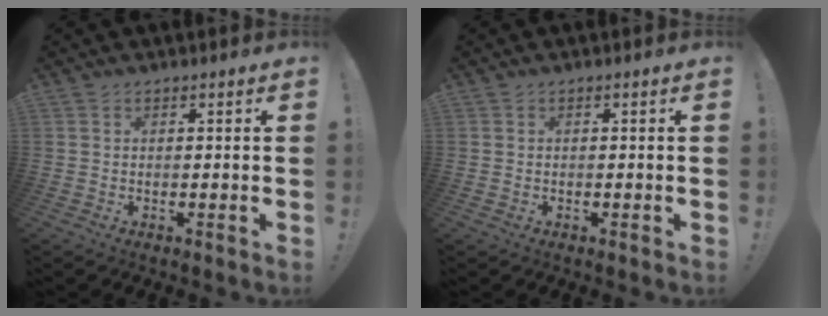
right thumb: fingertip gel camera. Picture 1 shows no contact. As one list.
[{"total": 0.6, "force": [-0.4, 0.2, 0.3], "torque": [-0.010, 0.003, -0.007]}]